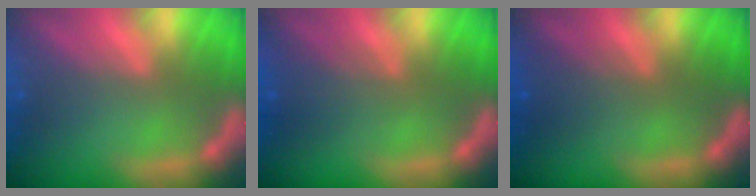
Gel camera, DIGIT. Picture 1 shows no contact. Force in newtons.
{"total": 3.0}
{"total": 2.4}